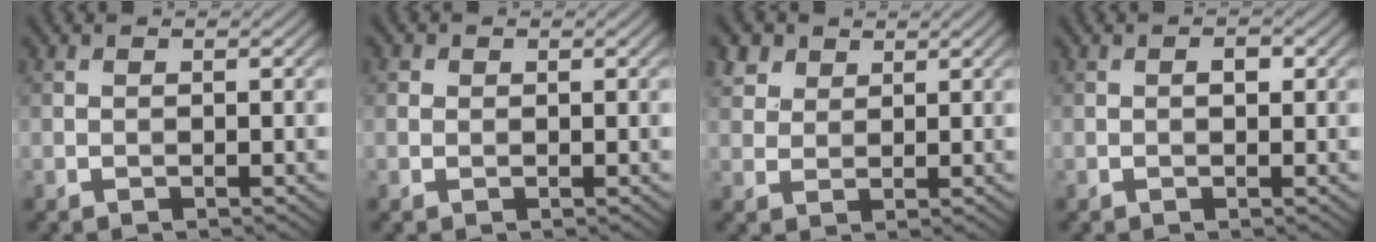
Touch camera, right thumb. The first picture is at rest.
{"total": 1.0, "force": [0.3, 0.9, 0.3], "torque": [-0.004, -0.001, 0.002]}
{"total": 3.9, "force": [2.5, 2.6, 1.5], "torque": [-0.048, 0.000, 0.061]}
{"total": 1.1, "force": [0.2, 0.7, 0.9], "torque": [-0.011, 0.001, 0.000]}